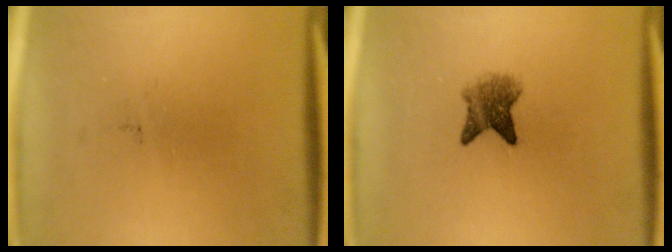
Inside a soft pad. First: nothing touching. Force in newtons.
{"total": 4.2}